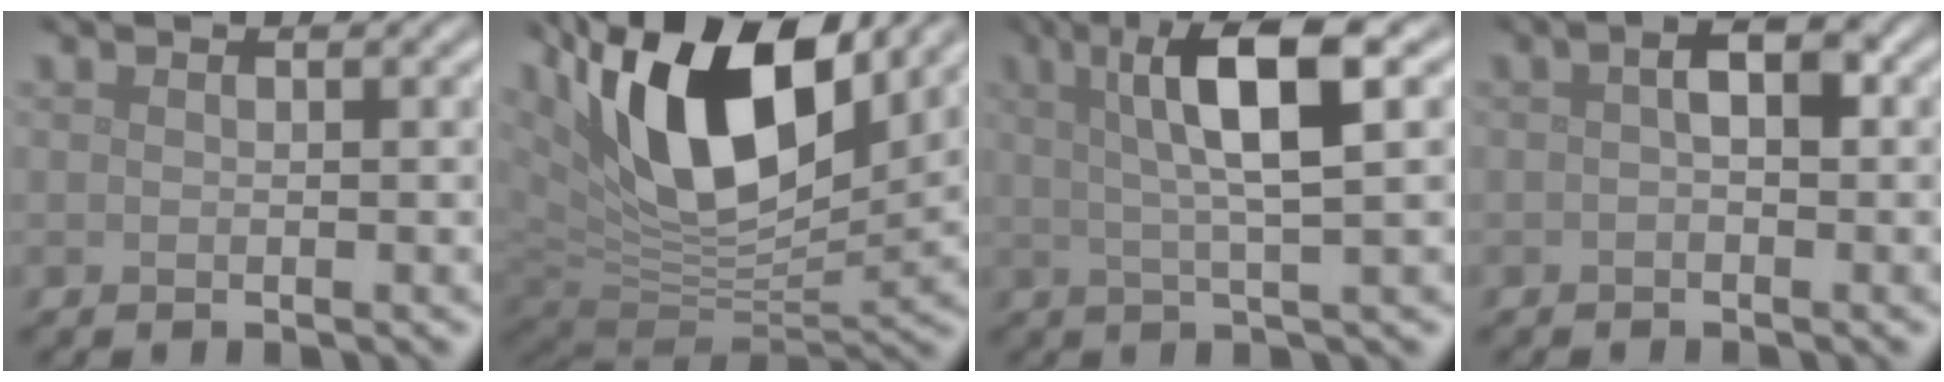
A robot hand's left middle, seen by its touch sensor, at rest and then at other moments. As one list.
[{"total": 14.6, "force": [6.8, 6.5, 11.2], "torque": [-0.194, 0.013, 0.116]}, {"total": 7.9, "force": [2.6, 1.7, 7.3], "torque": [-0.098, 0.017, 0.036]}, {"total": 2.2, "force": [0.1, 1.0, 2.0], "torque": [-0.029, 0.007, -0.003]}]